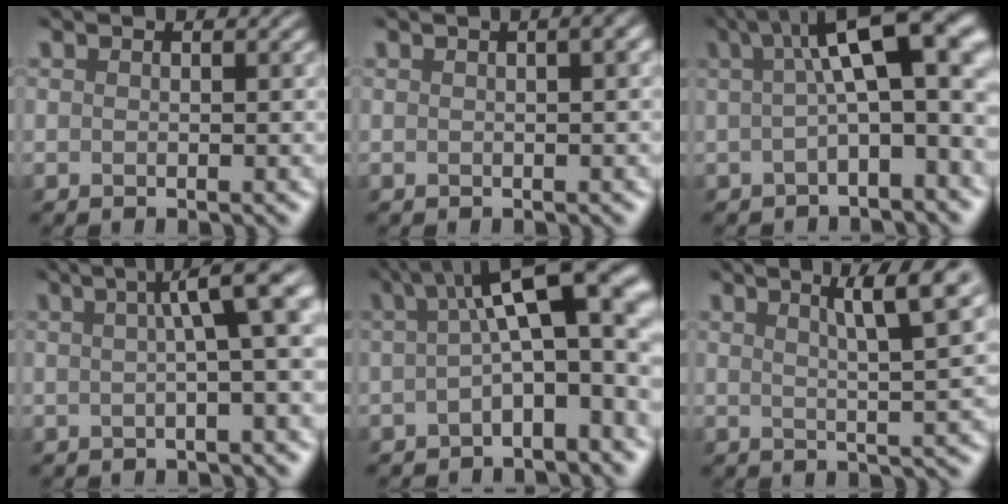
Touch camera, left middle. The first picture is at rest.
{"total": 4.3, "force": [1.5, 2.2, 3.3], "torque": [-0.007, 0.033, -0.009]}
{"total": 9.7, "force": [2.0, 3.0, 9.1], "torque": [-0.114, 0.026, 0.023]}
{"total": 7.5, "force": [1.6, 2.1, 7.0], "torque": [-0.059, 0.024, 0.022]}
{"total": 10.8, "force": [1.3, 3.9, 10.0], "torque": [-0.120, 0.023, 0.012]}
{"total": 6.0, "force": [3.0, 0.9, 5.2], "torque": [-0.058, 0.010, 0.048]}